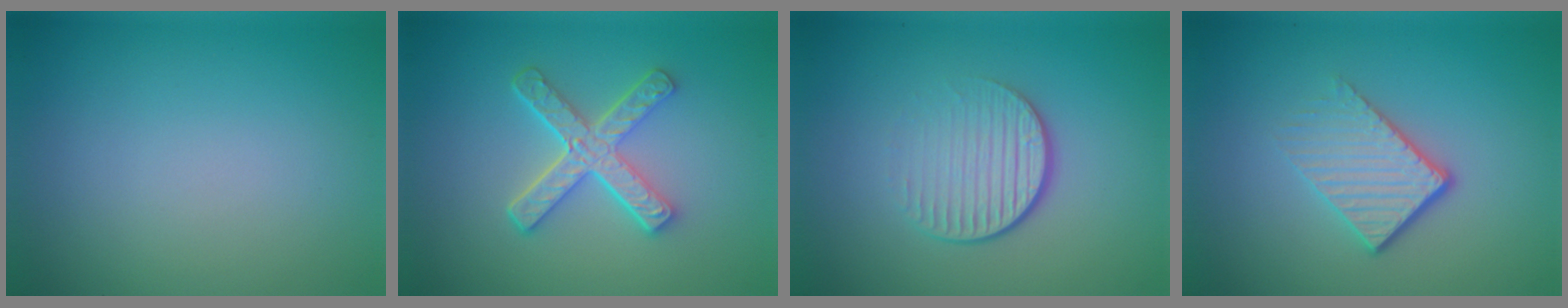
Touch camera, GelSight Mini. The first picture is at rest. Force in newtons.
{"total": 4.9, "press": 3.7, "slide": 3.2}
{"total": 4.3, "press": 2.6, "slide": 3.4}
{"total": 4.1, "press": 2.6, "slide": 3.1}